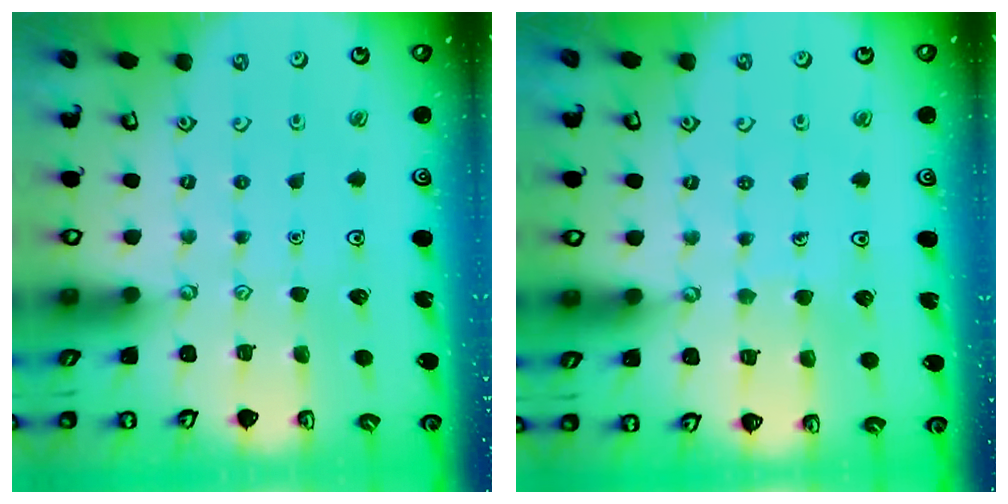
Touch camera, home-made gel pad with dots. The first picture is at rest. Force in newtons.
{"total": 4.2, "press": 4.2, "slide": 0.3}